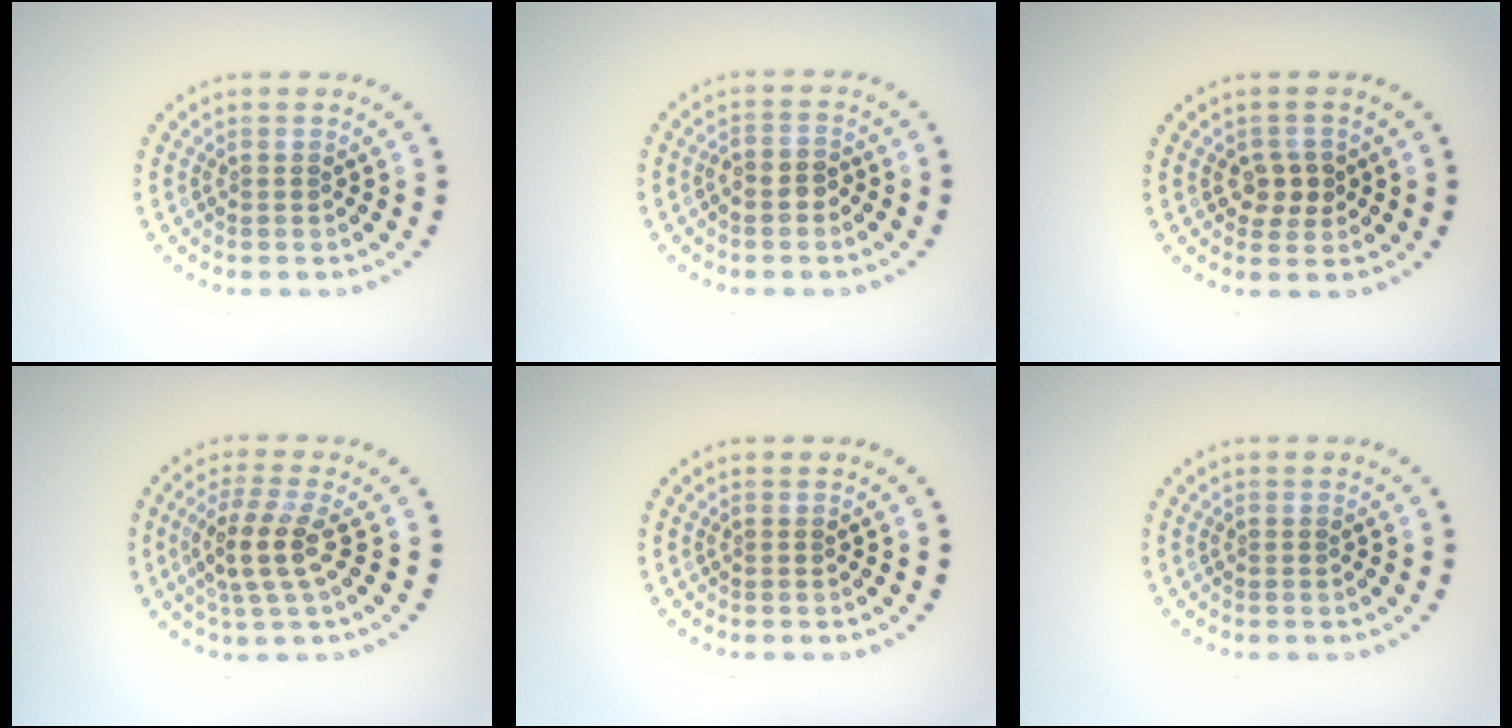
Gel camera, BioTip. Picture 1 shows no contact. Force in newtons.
{"total": 1.6, "press": 1.4, "slide": 0.8}
{"total": 2.2, "press": 2.2, "slide": 0.5}
{"total": 3.5, "press": 2.9, "slide": 1.9}
{"total": 0.0}
{"total": 0.0}